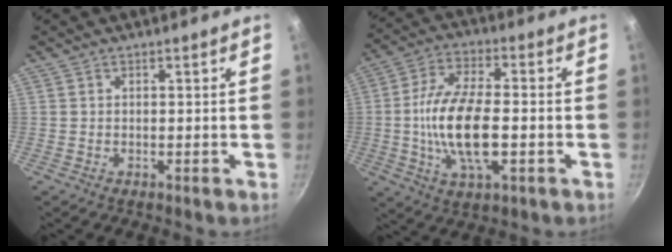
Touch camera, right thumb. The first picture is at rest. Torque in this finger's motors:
{"motor_torque": [2.65, 2.36, 1.82, -0.94, 0.62]}